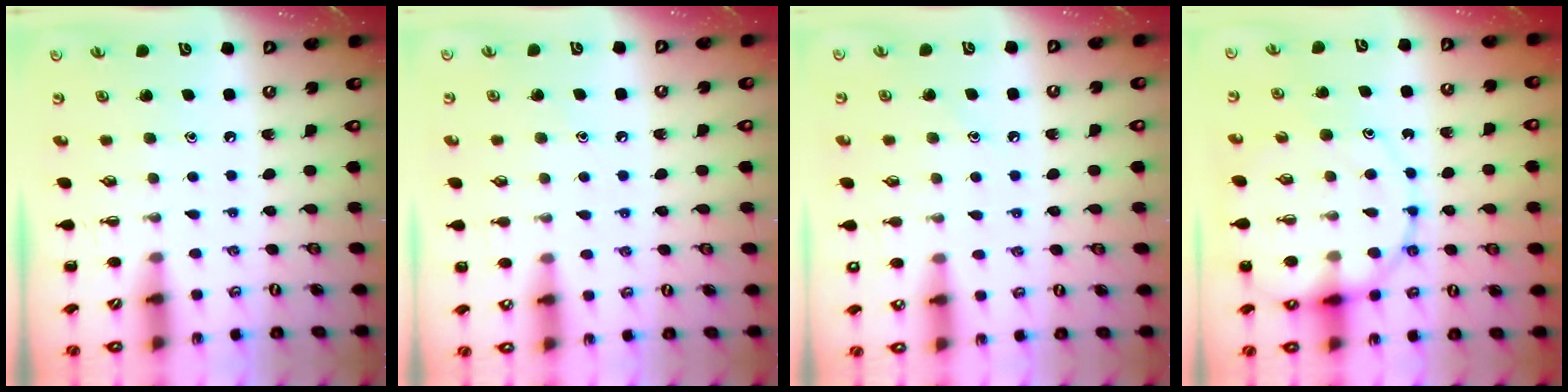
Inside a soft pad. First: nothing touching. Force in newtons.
{"total": 5.4, "press": 5.2, "slide": 1.6}
{"total": 7.0, "press": 6.7, "slide": 1.9}
{"total": 15.0, "press": 14.7, "slide": 2.6}